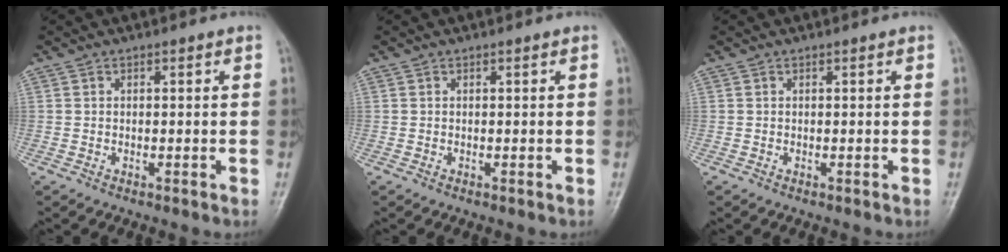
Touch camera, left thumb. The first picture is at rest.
{"total": 0.0}
{"total": 0.0}